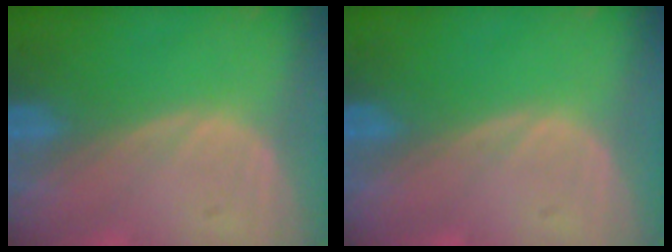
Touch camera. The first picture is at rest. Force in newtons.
{"total": 0.0}